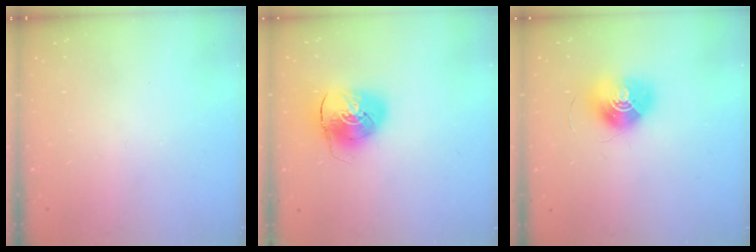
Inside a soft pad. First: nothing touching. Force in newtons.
{"total": 10.8, "press": 10.6, "slide": 1.8}
{"total": 12.2, "press": 12.2, "slide": 0.5}